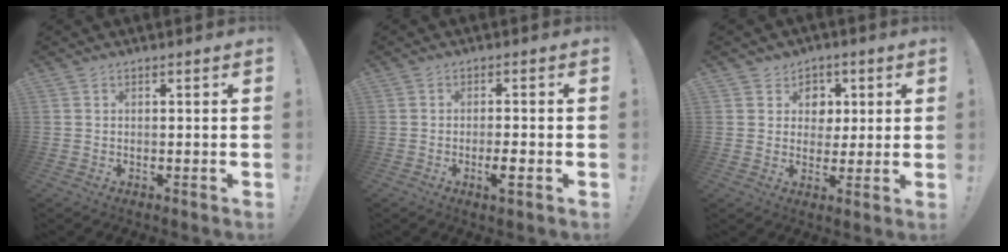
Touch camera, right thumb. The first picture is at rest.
{"total": 3.9, "force": [-1.7, 0.4, 3.5], "torque": [-0.060, 0.002, -0.027]}
{"total": 6.9, "force": [1.5, 6.6, 1.0], "torque": [-0.002, -0.016, 0.030]}